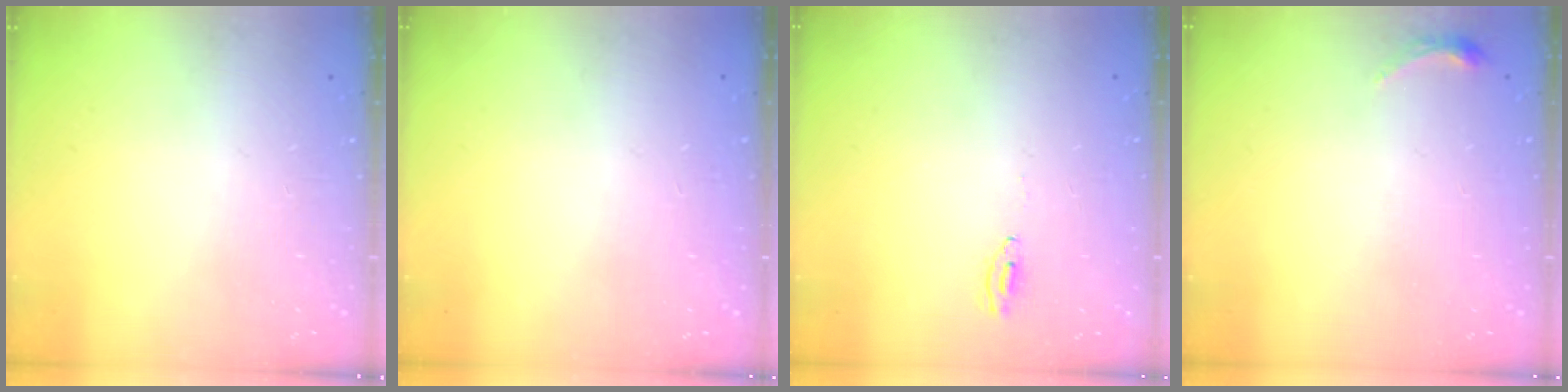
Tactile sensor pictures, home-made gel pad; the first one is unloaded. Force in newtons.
{"total": 0.0}
{"total": 2.0, "press": 2.0, "slide": 0.2}
{"total": 3.9, "press": 3.8, "slide": 0.7}